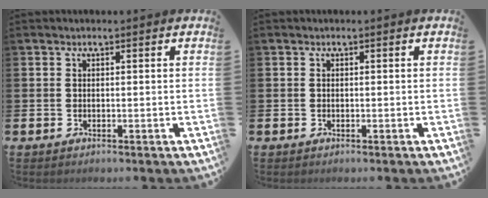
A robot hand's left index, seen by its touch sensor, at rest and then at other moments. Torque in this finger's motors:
{"motor_torque": [-0.01, -0.03, -0.09, -0.01]}